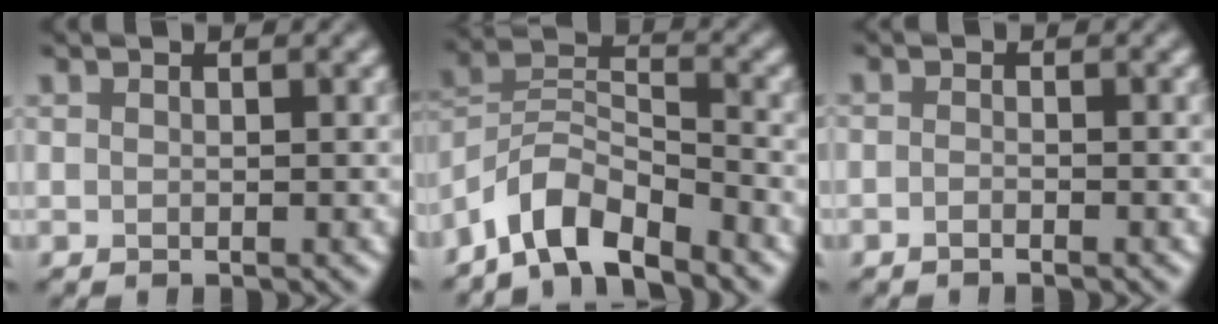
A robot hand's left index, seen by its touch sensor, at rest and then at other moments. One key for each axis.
{"total": 5.9, "fx": -5.5, "fy": 1.2, "fz": 2.0, "tx": -0.037, "ty": 0.002, "tz": -0.095}
{"total": 1.4, "fx": -1.3, "fy": -0.3, "fz": -0.2, "tx": -0.006, "ty": -0.008, "tz": -0.014}